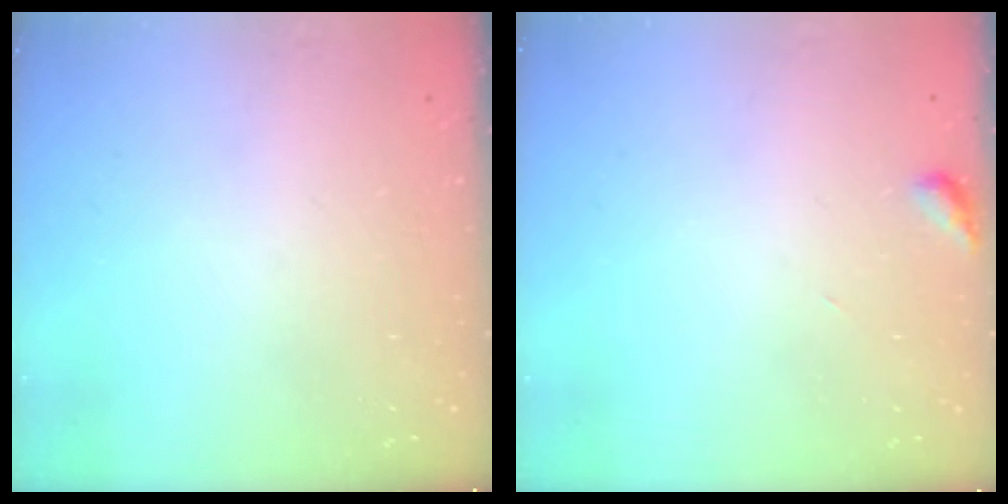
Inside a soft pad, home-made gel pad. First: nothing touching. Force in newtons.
{"total": 2.6, "press": 2.6, "slide": 0.3}